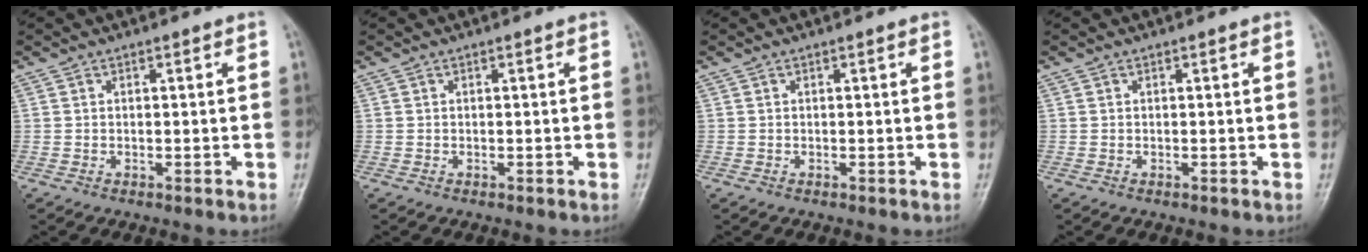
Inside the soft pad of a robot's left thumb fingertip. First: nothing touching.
{"total": 0.0}
{"total": 0.0}
{"total": 0.0}